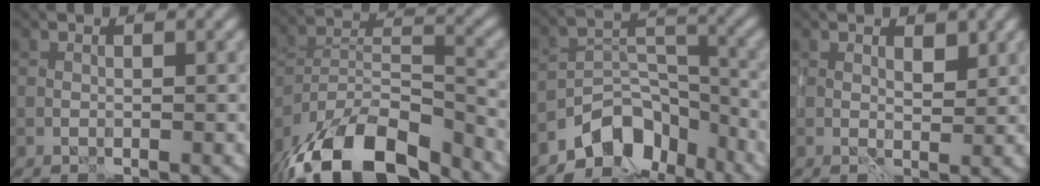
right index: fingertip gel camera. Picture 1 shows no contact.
{"total": 13.7, "force": [-10.0, 5.5, 7.6], "torque": [-0.151, 0.006, -0.177]}
{"total": 7.2, "force": [-5.1, 4.3, 2.6], "torque": [-0.016, -0.007, -0.092]}
{"total": 1.6, "force": [1.0, 0.8, 0.9], "torque": [-0.009, -0.005, 0.017]}